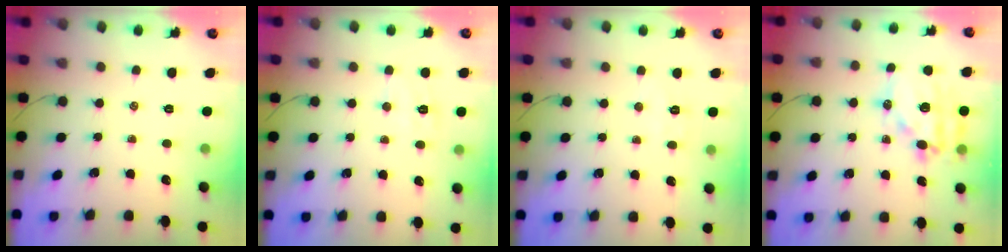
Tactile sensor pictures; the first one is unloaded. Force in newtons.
{"total": 5.7, "press": 5.6, "slide": 1.1}
{"total": 4.1, "press": 4.0, "slide": 1.0}
{"total": 15.8, "press": 15.4, "slide": 3.4}